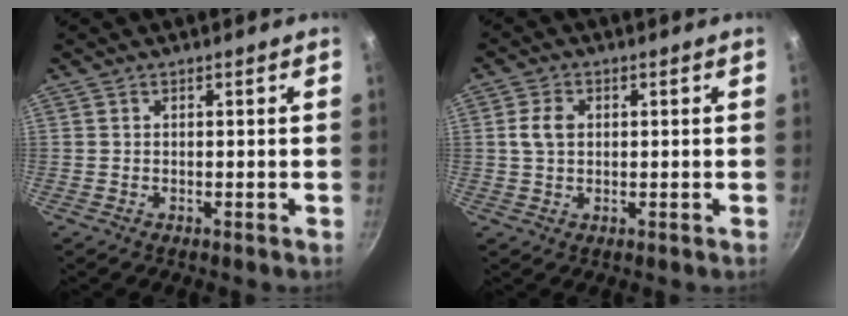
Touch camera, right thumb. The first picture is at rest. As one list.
[{"total": 4.1, "force": [0.7, 2.9, 2.8], "torque": [-0.055, 0.004, 0.012]}]